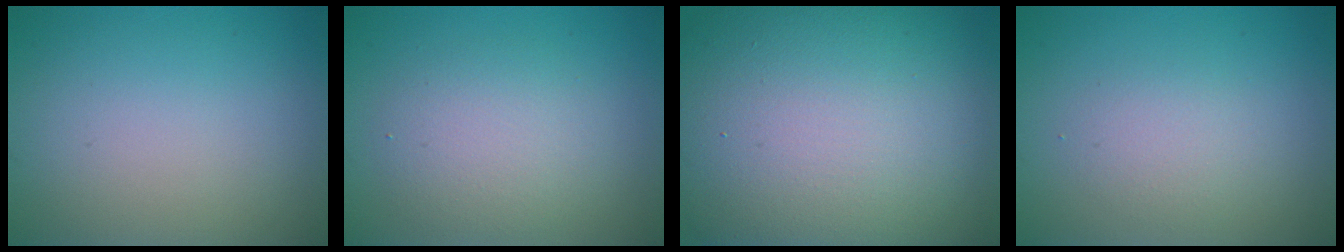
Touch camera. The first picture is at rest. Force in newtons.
{"total": 3.6, "press": 3.6, "slide": 0.4}
{"total": 20.0, "press": 20.0, "slide": 1.5}
{"total": 1.9, "press": 1.9, "slide": 0.1}